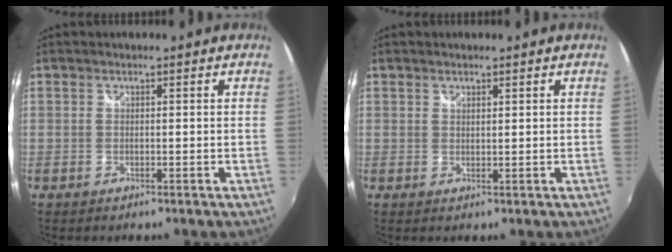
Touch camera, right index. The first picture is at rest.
{"total": 0.9, "force": [0.8, 0.3, 0.3], "torque": [-0.003, 0.000, 0.013]}